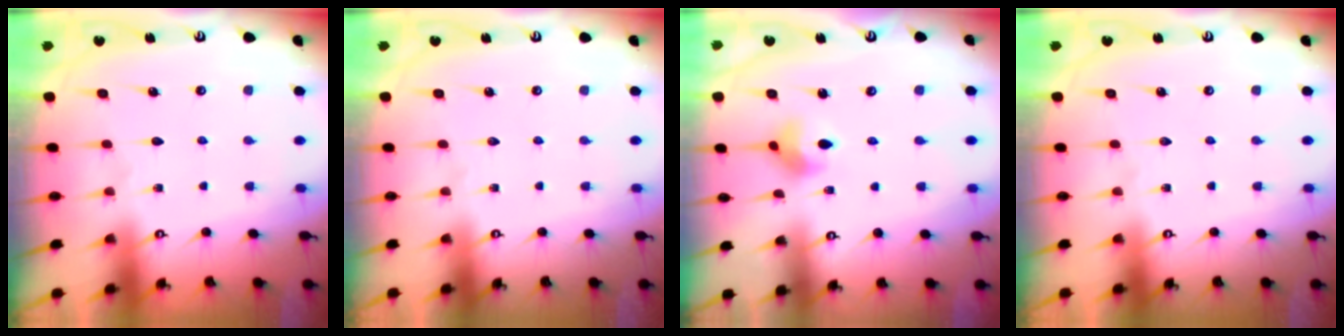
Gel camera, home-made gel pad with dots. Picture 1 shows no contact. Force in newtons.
{"total": 0.0}
{"total": 4.5, "press": 4.5, "slide": 0.7}
{"total": 0.0}